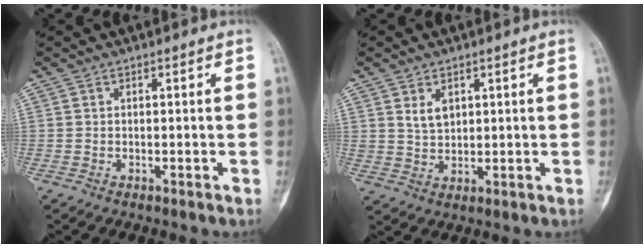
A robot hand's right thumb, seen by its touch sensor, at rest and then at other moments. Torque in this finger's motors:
{"motor_torque": [-0.60, 0.64, 0.29, 0.41, 0.03]}